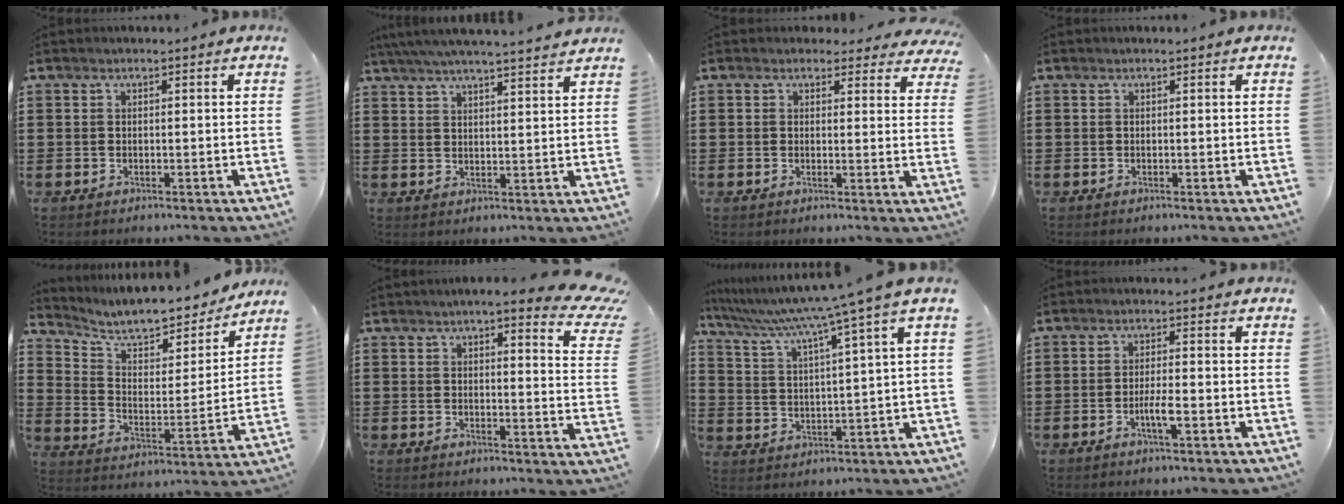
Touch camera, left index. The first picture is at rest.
{"total": 5.0, "force": [4.6, -0.3, 1.8], "torque": [-0.050, -0.019, 0.082]}
{"total": 2.7, "force": [2.3, 1.2, 0.8], "torque": [-0.017, -0.003, 0.040]}
{"total": 0.0}
{"total": 9.3, "force": [8.5, 1.6, 3.5], "torque": [-0.090, -0.064, 0.144]}
{"total": 5.7, "force": [4.7, 0.5, 3.1], "torque": [-0.062, -0.019, 0.079]}
{"total": 6.9, "force": [5.2, -1.7, 4.2], "torque": [-0.103, -0.043, 0.078]}
{"total": 3.1, "force": [-1.1, 0.5, 2.9], "torque": [-0.050, 0.003, -0.021]}